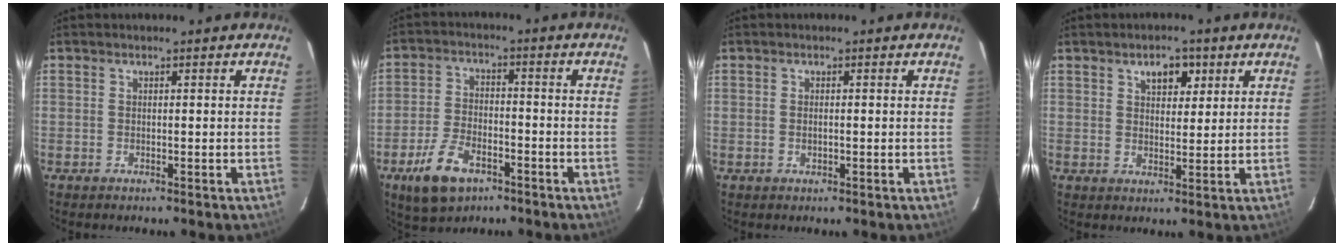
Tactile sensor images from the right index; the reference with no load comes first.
{"total": 10.1, "force": [-5.9, 5.2, 6.3], "torque": [-0.146, -0.003, -0.105]}
{"total": 0.9, "force": [-0.1, 0.4, 0.8], "torque": [-0.015, 0.001, -0.003]}
{"total": 4.8, "force": [2.5, 2.8, 2.9], "torque": [-0.039, 0.008, 0.042]}